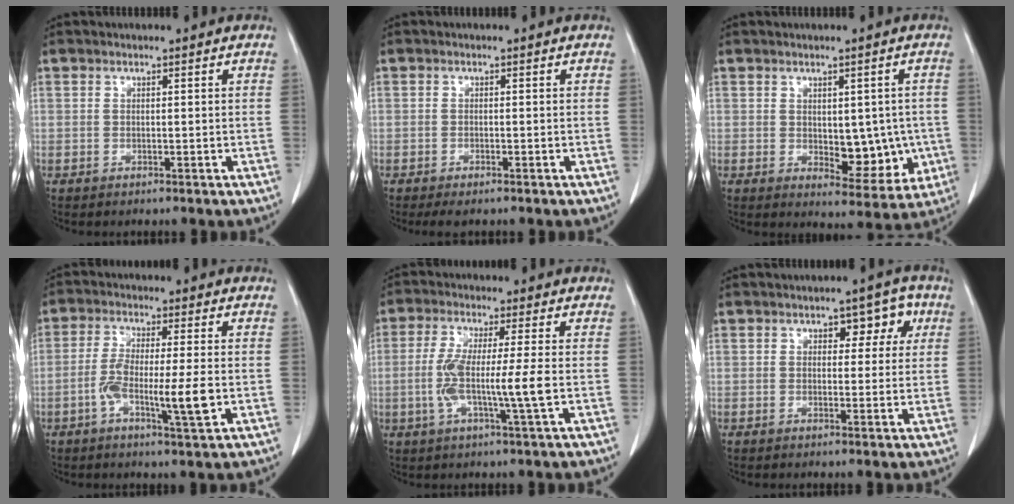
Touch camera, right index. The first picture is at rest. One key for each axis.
{"total": 2.0, "fx": -1.6, "fy": 0.5, "fz": 1.2, "tx": -0.020, "ty": -0.005, "tz": -0.020}
{"total": 8.1, "fx": -0.7, "fy": 4.3, "fz": 6.8, "tx": -0.069, "ty": -0.001, "tz": 0.006}
{"total": 8.4, "fx": -2.2, "fy": 0.6, "fz": 8.1, "tx": -0.146, "ty": -0.005, "tz": -0.042}
{"total": 8.6, "fx": -1.3, "fy": -0.2, "fz": 8.5, "tx": -0.166, "ty": -0.007, "tz": -0.027}
{"total": 5.0, "fx": 1.8, "fy": 3.0, "fz": 3.6, "tx": -0.032, "ty": 0.021, "tz": 0.022}